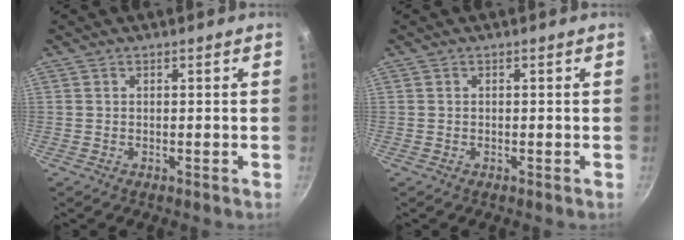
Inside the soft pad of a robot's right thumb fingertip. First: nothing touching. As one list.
[{"total": 0.0}]